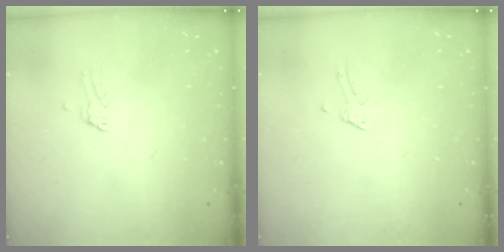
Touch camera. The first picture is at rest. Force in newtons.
{"total": 1.9, "press": 1.9, "slide": 0.2}